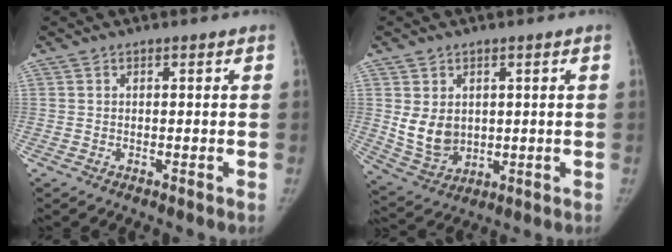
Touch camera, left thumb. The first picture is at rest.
{"total": 7.8, "force": [1.2, 6.2, 4.7], "torque": [-0.058, -0.017, 0.043]}